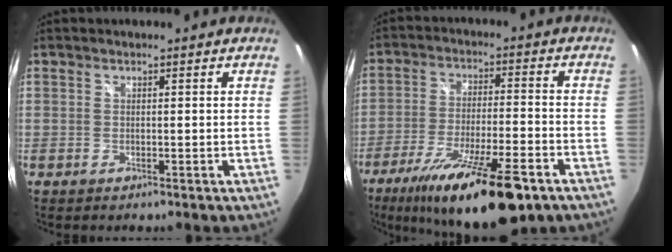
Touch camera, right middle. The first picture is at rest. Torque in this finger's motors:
{"motor_torque": [1.27, -0.87, 0.99, 0.21]}